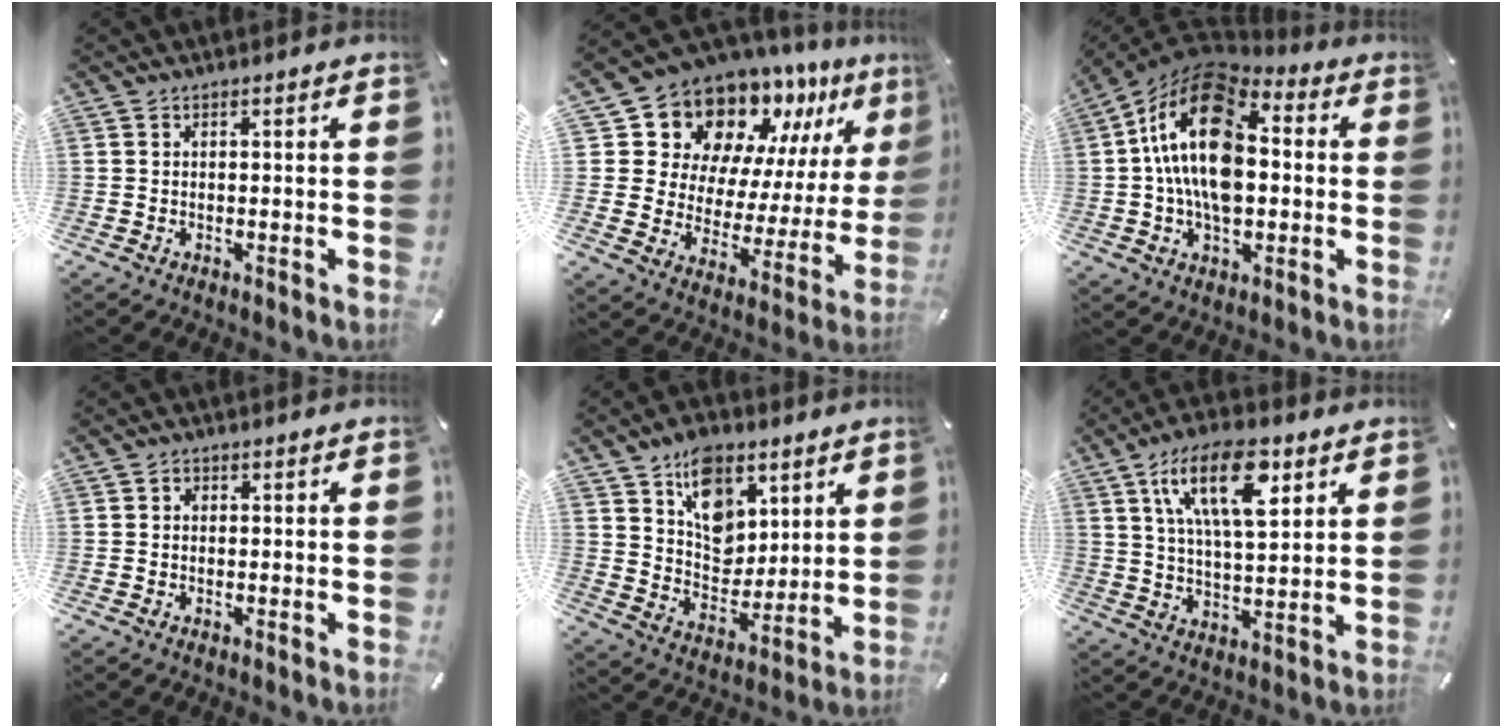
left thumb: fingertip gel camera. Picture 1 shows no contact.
{"total": 14.5, "force": [11.8, 7.9, 2.9], "torque": [-0.069, -0.121, 0.204]}
{"total": 20.5, "force": [1.7, 13.4, 15.4], "torque": [-0.311, 0.001, 0.020]}
{"total": 0.9, "force": [0.0, 0.8, 0.3], "torque": [-0.006, 0.006, -0.002]}
{"total": 12.8, "force": [7.1, 9.3, 5.2], "torque": [-0.082, -0.043, 0.134]}
{"total": 16.2, "force": [7.8, 7.2, 12.2], "torque": [-0.223, -0.014, 0.128]}